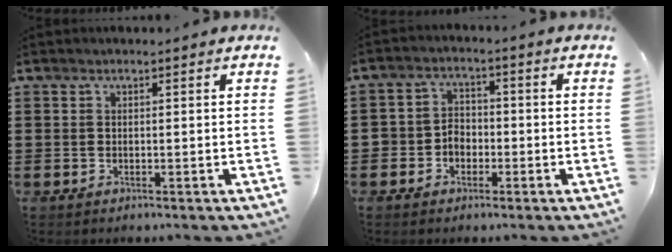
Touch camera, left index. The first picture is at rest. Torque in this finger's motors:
{"motor_torque": [0.80, 1.34, 0.08, 0.01]}